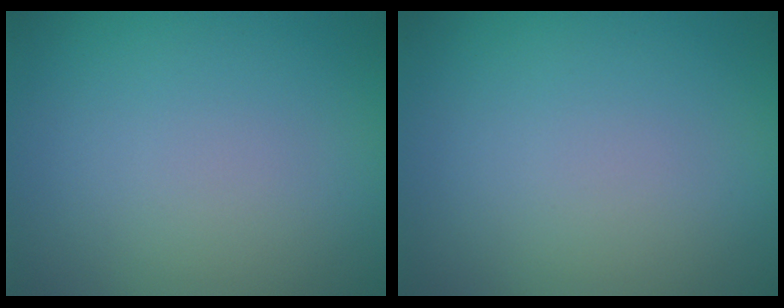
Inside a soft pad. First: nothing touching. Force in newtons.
{"total": 0.0}